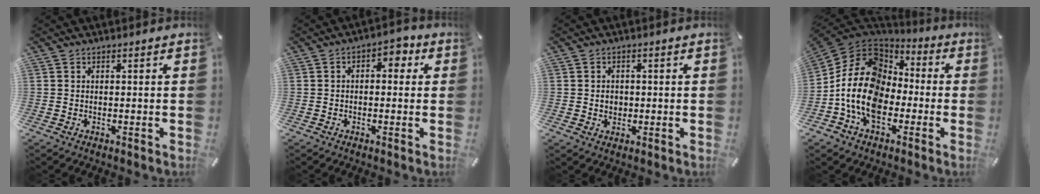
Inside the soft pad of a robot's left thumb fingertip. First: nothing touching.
{"total": 3.3, "force": [-0.2, 2.2, 2.4], "torque": [-0.033, 0.009, -0.012]}
{"total": 2.3, "force": [0.1, 2.1, 0.8], "torque": [-0.010, 0.001, -0.003]}
{"total": 17.4, "force": [-4.1, 13.3, 10.4], "torque": [-0.237, 0.028, -0.077]}